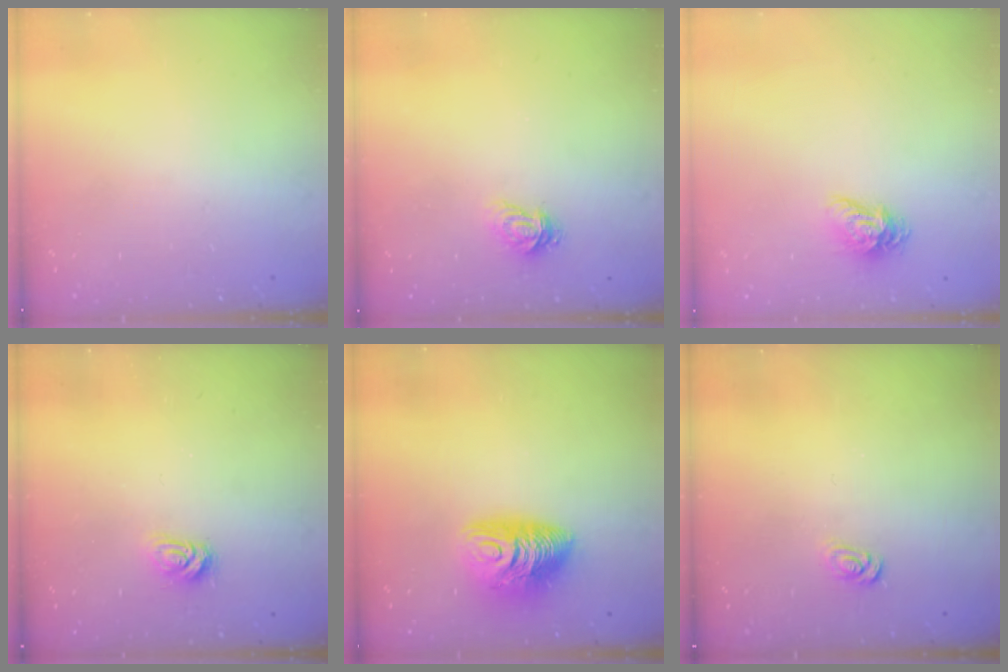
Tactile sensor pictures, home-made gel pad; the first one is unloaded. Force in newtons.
{"total": 3.2, "press": 3.2, "slide": 0.2}
{"total": 7.6, "press": 7.6, "slide": 0.3}
{"total": 4.1, "press": 4.1, "slide": 0.6}
{"total": 10.8, "press": 10.7, "slide": 1.1}
{"total": 2.5, "press": 2.4, "slide": 0.3}